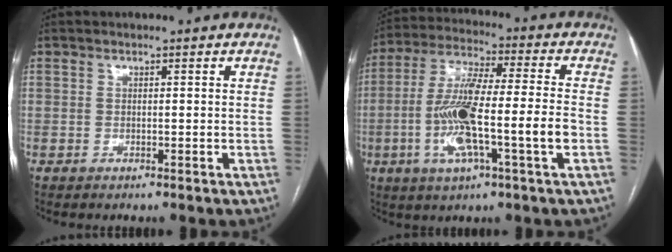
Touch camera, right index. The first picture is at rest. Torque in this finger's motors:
{"motor_torque": [2.00, -0.14, 1.05, 0.21]}